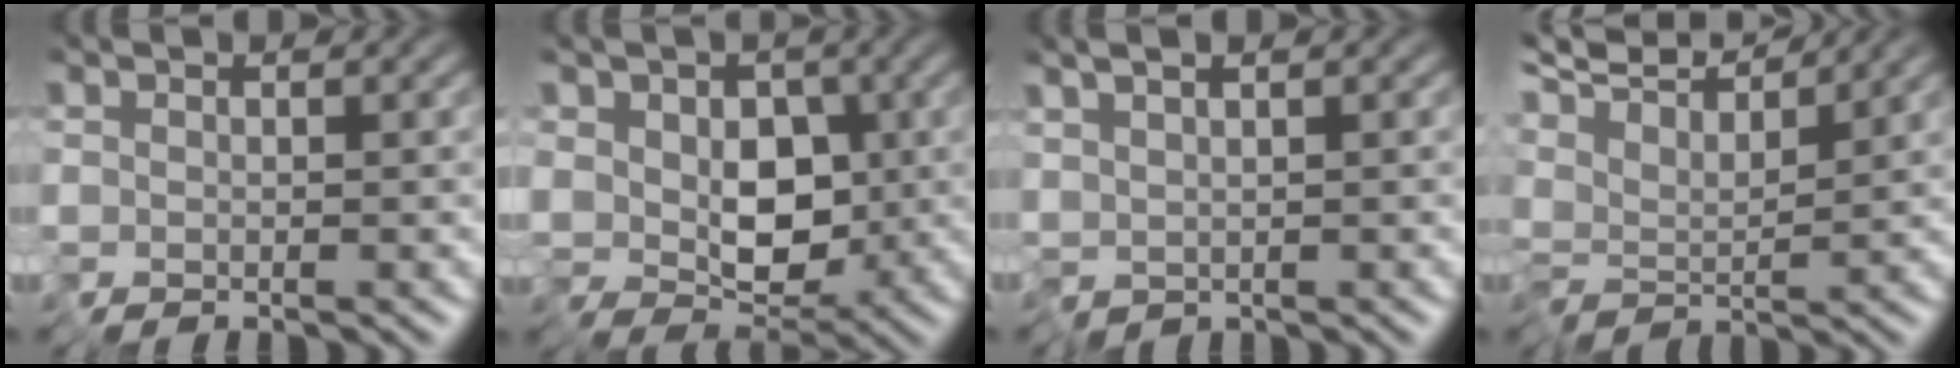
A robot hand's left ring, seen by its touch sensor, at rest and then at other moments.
{"total": 5.6, "force": [1.5, 4.1, 3.5], "torque": [-0.054, 0.006, 0.016]}
{"total": 2.1, "force": [1.3, 0.6, 1.5], "torque": [-0.041, 0.003, 0.028]}
{"total": 7.0, "force": [6.5, 0.6, 2.5], "torque": [-0.076, 0.020, 0.113]}